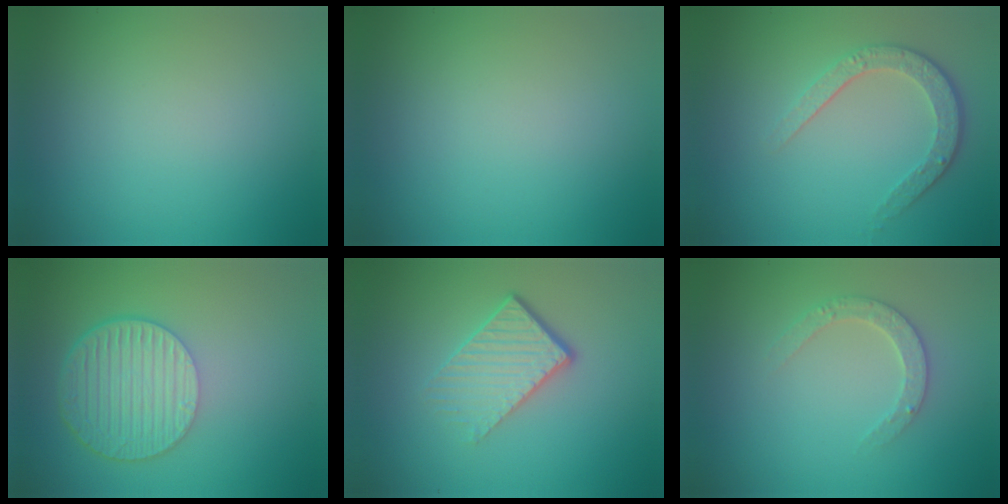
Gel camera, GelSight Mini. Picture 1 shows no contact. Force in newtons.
{"total": 0.0}
{"total": 3.6, "press": 2.8, "slide": 2.2}
{"total": 6.9, "press": 4.9, "slide": 4.9}
{"total": 4.7, "press": 2.9, "slide": 3.7}
{"total": 2.4, "press": 2.3, "slide": 0.5}